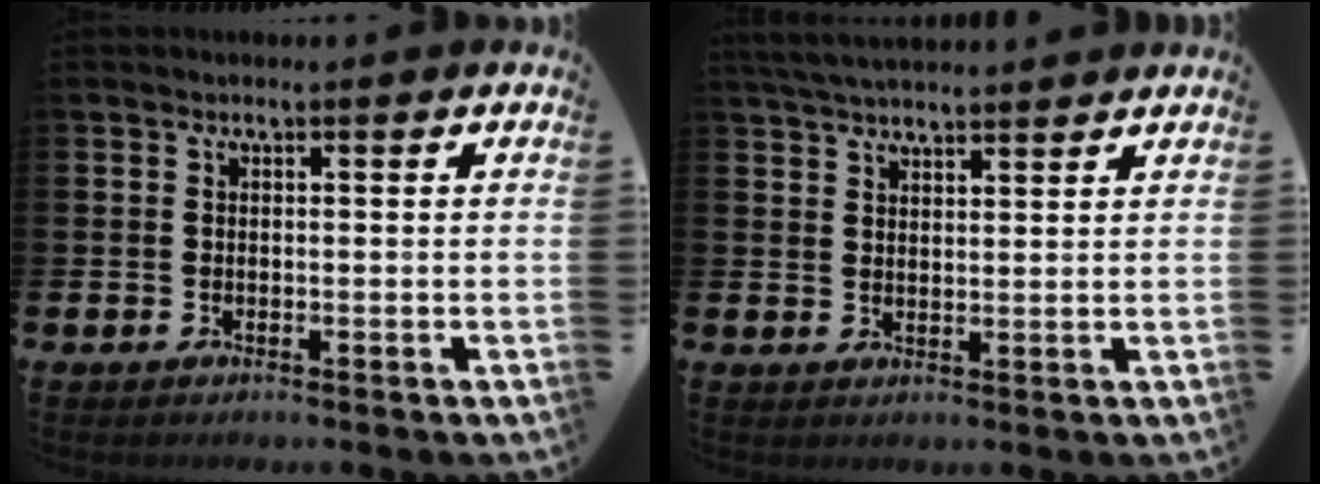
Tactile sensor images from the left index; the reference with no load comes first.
{"total": 4.4, "force": [4.3, 0.5, 1.0], "torque": [-0.024, -0.016, 0.079]}